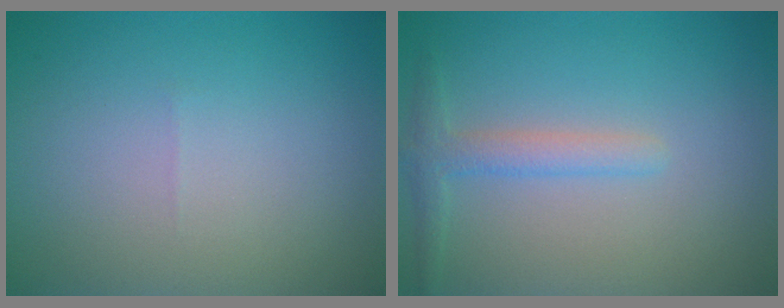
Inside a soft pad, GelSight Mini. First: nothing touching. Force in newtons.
{"total": 2.1, "press": 2.1, "slide": 0.1}